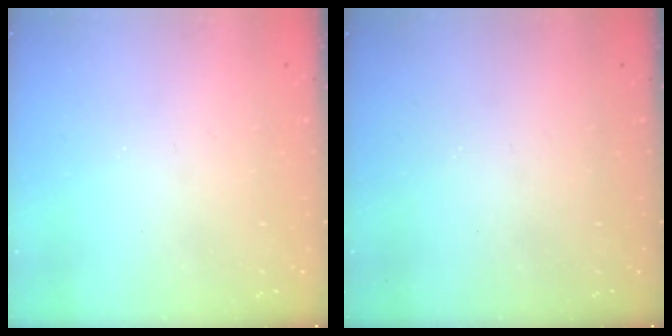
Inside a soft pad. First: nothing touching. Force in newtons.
{"total": 0.0}